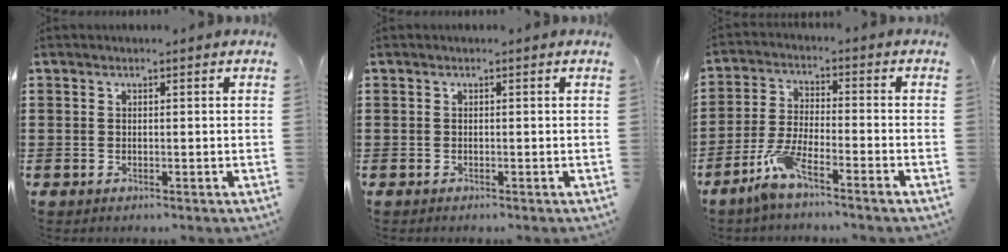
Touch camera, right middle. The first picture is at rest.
{"total": 0.0}
{"total": 6.1, "force": [-4.5, 0.5, 4.1], "torque": [-0.093, -0.011, -0.089]}